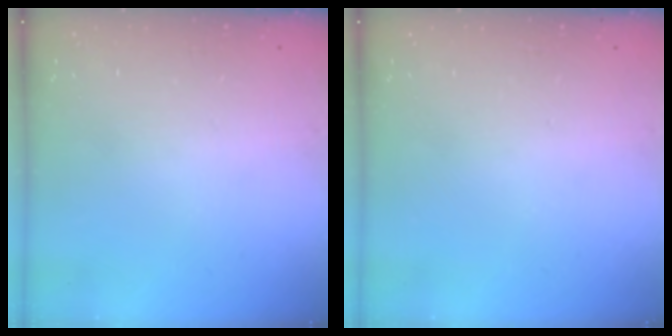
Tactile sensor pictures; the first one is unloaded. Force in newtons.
{"total": 0.0}